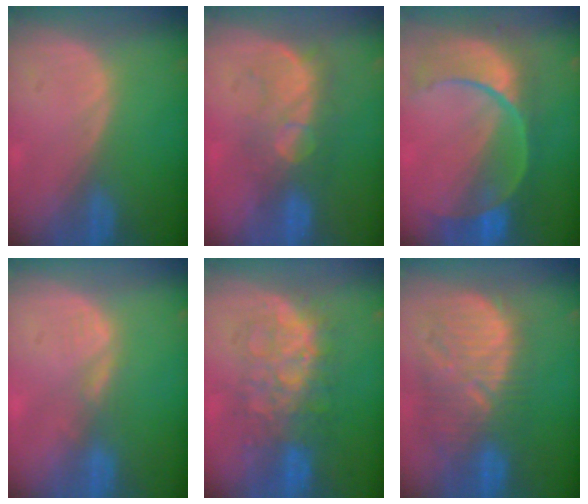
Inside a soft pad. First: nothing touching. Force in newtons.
{"total": 7.7, "press": 7.5, "slide": 1.7}
{"total": 11.2, "press": 9.4, "slide": 6.1}
{"total": 1.6, "press": 1.6, "slide": 0.2}
{"total": 8.3, "press": 8.3, "slide": 0.2}
{"total": 12.1, "press": 11.2, "slide": 4.6}